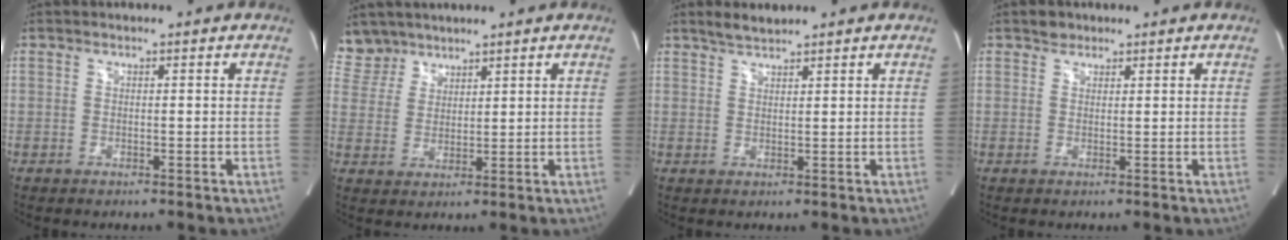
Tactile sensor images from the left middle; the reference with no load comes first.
{"total": 5.5, "force": [4.8, 2.6, -0.4], "torque": [0.009, 0.006, 0.103]}
{"total": 2.7, "force": [2.5, 0.2, 1.0], "torque": [-0.026, 0.006, 0.048]}
{"total": 1.5, "force": [1.2, 1.0, 0.2], "torque": [-0.003, 0.000, 0.017]}